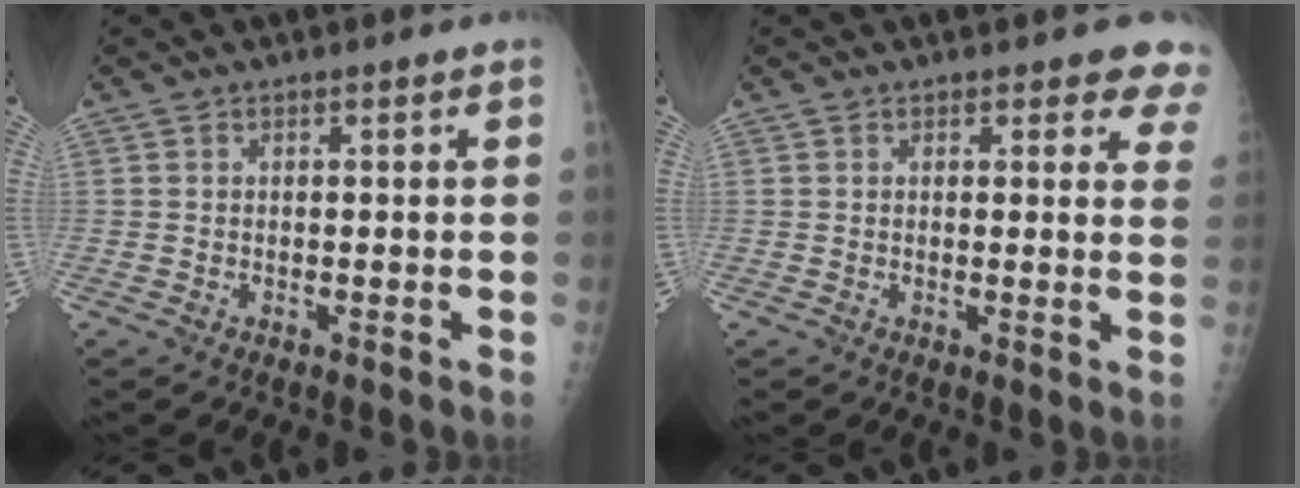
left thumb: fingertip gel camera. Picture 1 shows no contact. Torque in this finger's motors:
{"motor_torque": [-0.03, 0.13, 0.57, -0.55, 0.00]}